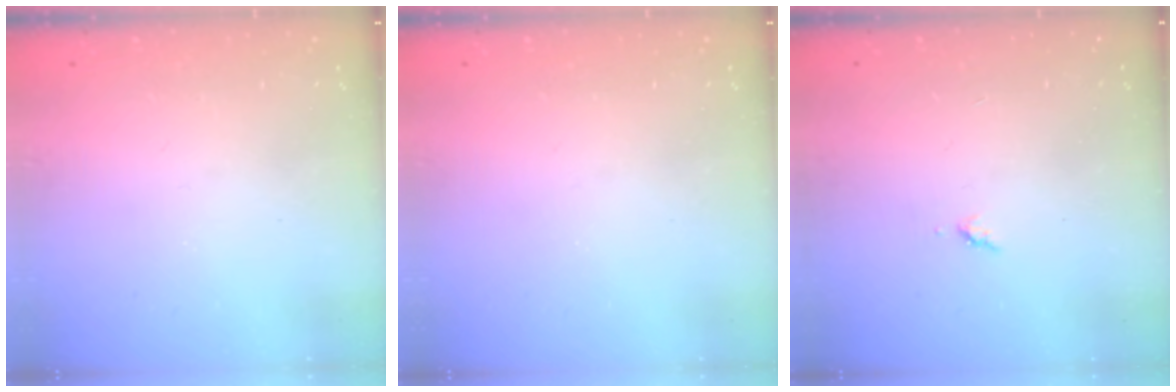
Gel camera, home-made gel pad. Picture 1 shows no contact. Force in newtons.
{"total": 0.0}
{"total": 3.0, "press": 2.9, "slide": 0.5}